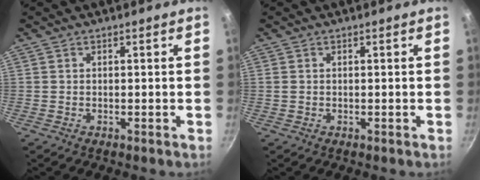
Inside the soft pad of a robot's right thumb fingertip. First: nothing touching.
{"total": 0.6, "force": [0.1, 0.5, 0.3], "torque": [-0.004, 0.002, 0.001]}